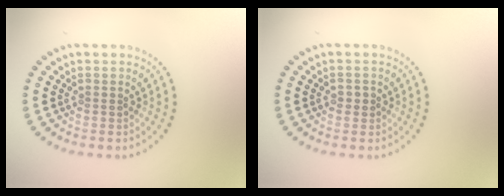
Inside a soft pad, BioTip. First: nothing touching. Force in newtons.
{"total": 1.0, "press": 1.0, "slide": 0.1}